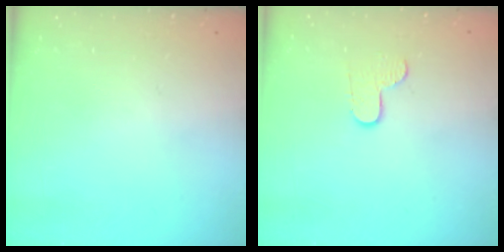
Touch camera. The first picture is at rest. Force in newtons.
{"total": 7.5, "press": 7.4, "slide": 0.6}